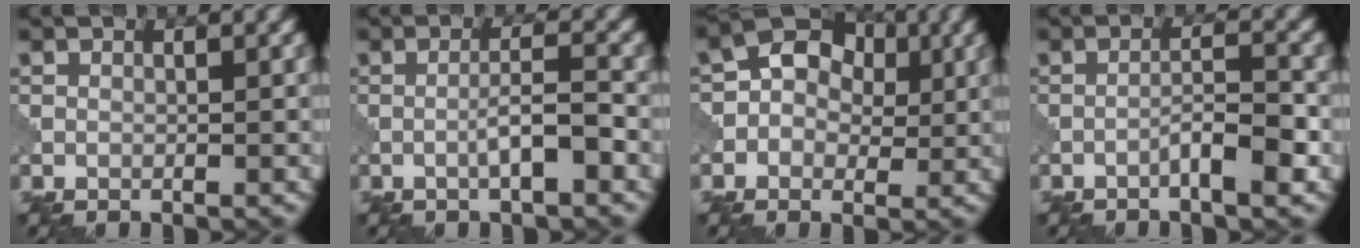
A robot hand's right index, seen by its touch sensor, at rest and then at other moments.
{"total": 2.9, "force": [-1.0, 0.3, 2.7], "torque": [-0.045, 0.010, -0.021]}
{"total": 5.3, "force": [0.4, 4.2, 3.2], "torque": [-0.032, 0.014, -0.012]}
{"total": 3.2, "force": [-1.7, 0.4, 2.7], "torque": [-0.044, 0.012, -0.033]}